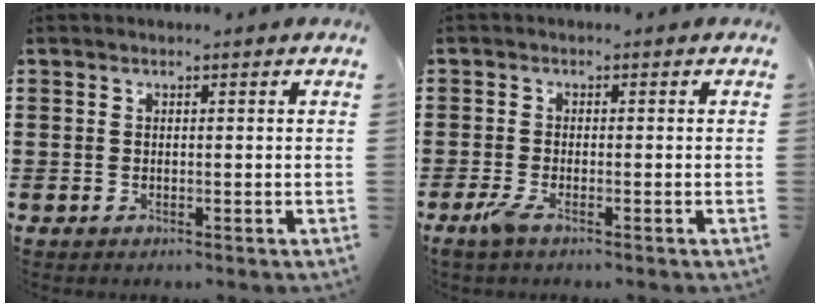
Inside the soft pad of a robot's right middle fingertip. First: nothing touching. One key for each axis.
{"total": 2.2, "fx": -1.0, "fy": 0.4, "fz": 1.9, "tx": -0.047, "ty": -0.009, "tz": -0.023}